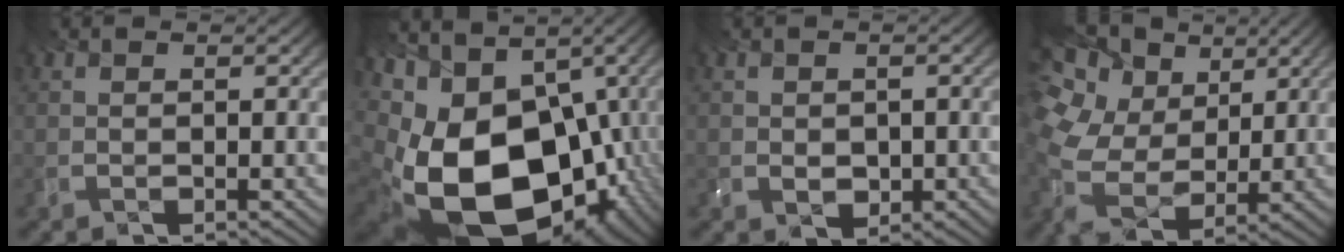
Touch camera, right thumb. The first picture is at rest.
{"total": 20.8, "force": [-7.6, 13.5, 13.9], "torque": [-0.321, -0.067, -0.084]}
{"total": 0.9, "force": [-0.7, 0.6, 0.2], "torque": [-0.032, -0.007, 0.016]}
{"total": 12.5, "force": [3.2, 9.1, 7.9], "torque": [-0.245, 0.026, 0.089]}